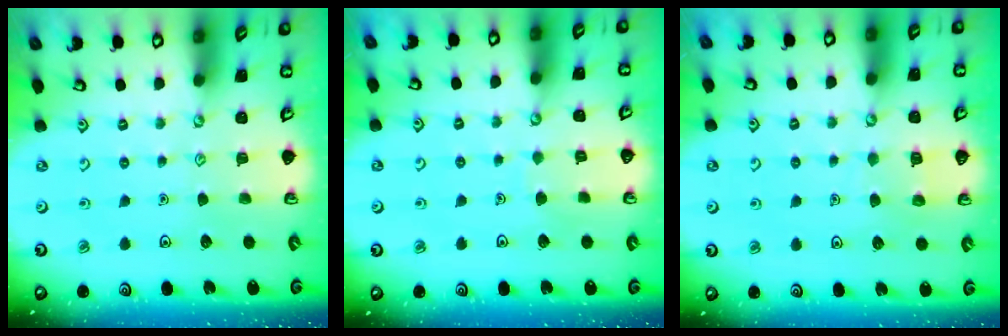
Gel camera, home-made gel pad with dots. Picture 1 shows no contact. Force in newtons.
{"total": 3.2, "press": 3.2, "slide": 0.3}
{"total": 4.5, "press": 4.5, "slide": 0.4}